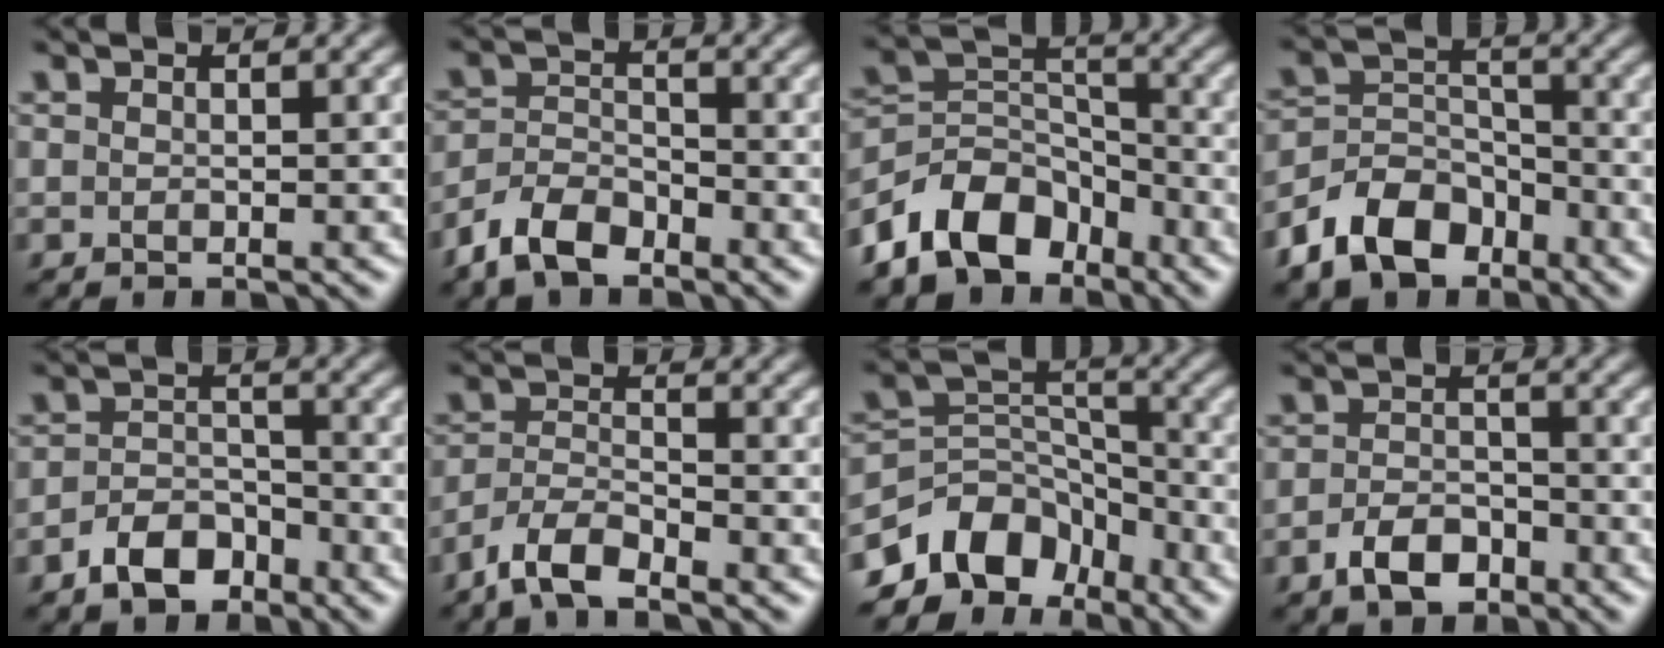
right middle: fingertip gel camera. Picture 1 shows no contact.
{"total": 4.1, "force": [-3.0, 2.1, 2.0], "torque": [-0.039, 0.000, -0.068]}
{"total": 7.9, "force": [-5.2, 4.9, 3.3], "torque": [-0.050, 0.000, -0.110]}
{"total": 7.0, "force": [-4.6, 4.3, 2.9], "torque": [-0.053, -0.002, -0.099]}
{"total": 3.9, "force": [-2.6, 2.3, 1.8], "torque": [-0.030, 0.003, -0.052]}
{"total": 4.0, "force": [-3.1, 1.1, 2.2], "torque": [-0.048, -0.002, -0.070]}
{"total": 8.0, "force": [-5.5, 5.1, 2.9], "torque": [-0.040, 0.004, -0.110]}
{"total": 3.4, "force": [-2.0, 1.9, 2.0], "torque": [-0.037, 0.002, -0.041]}